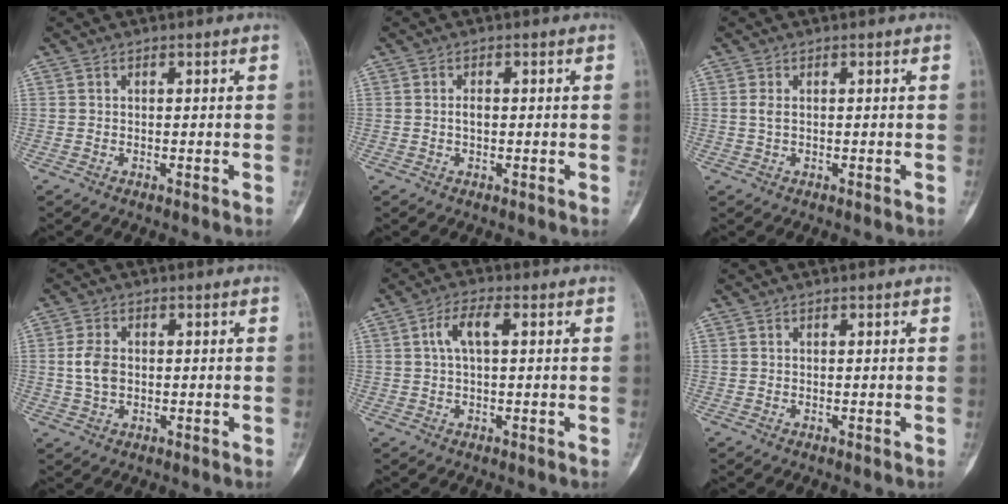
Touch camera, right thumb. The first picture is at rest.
{"total": 1.4, "force": [-0.1, 0.8, 1.2], "torque": [-0.019, 0.003, -0.002]}
{"total": 1.2, "force": [0.1, 0.6, 1.0], "torque": [-0.026, 0.000, 0.003]}
{"total": 4.6, "force": [0.1, 3.1, 3.4], "torque": [-0.068, 0.005, 0.002]}
{"total": 4.9, "force": [1.1, 2.0, 4.4], "torque": [-0.091, 0.016, 0.019]}
{"total": 0.0}